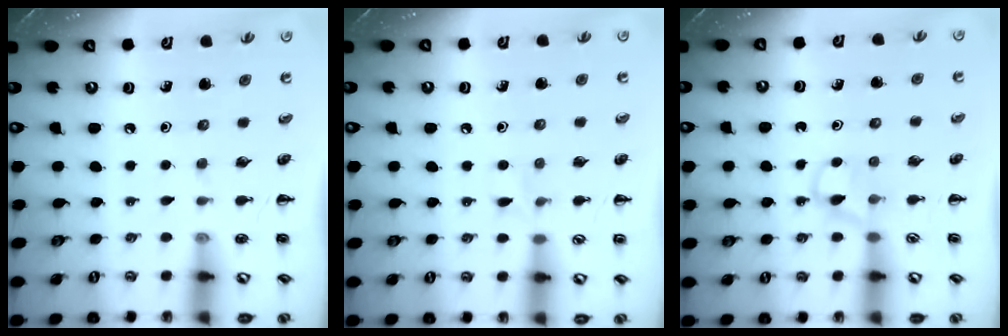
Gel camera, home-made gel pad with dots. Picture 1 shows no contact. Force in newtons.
{"total": 4.0, "press": 3.6, "slide": 1.6}
{"total": 3.5, "press": 3.3, "slide": 1.2}